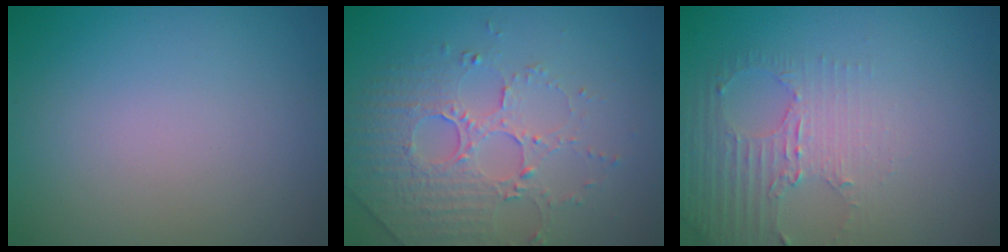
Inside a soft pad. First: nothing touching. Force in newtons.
{"total": 5.0, "press": 3.5, "slide": 3.6}
{"total": 2.6, "press": 1.9, "slide": 1.9}